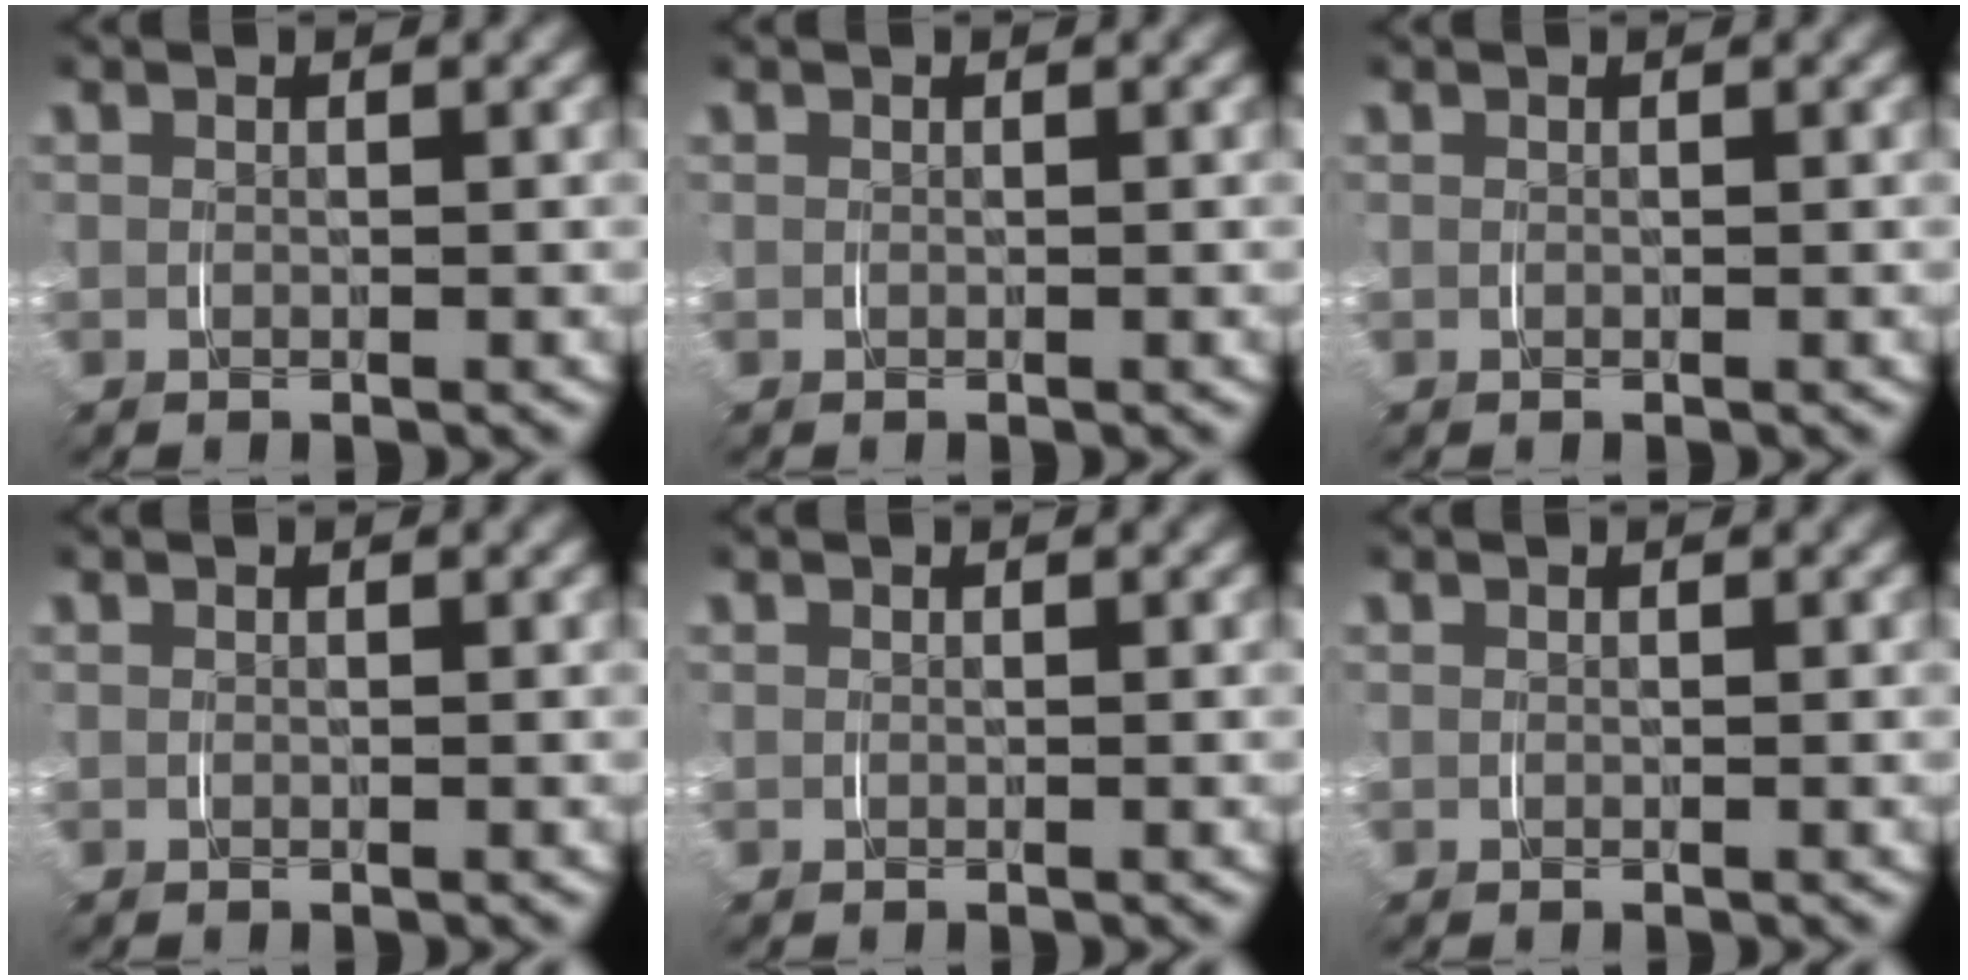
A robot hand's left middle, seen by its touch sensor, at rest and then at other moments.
{"total": 0.0}
{"total": 0.0}
{"total": 0.0}
{"total": 0.0}
{"total": 0.0}